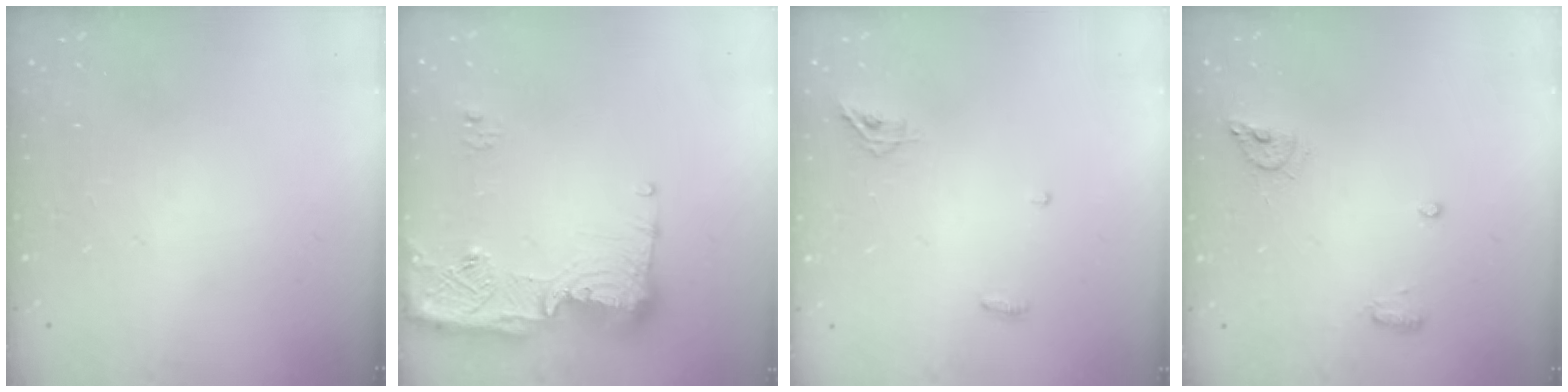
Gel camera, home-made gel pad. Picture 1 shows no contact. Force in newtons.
{"total": 15.8, "press": 15.7, "slide": 1.4}
{"total": 4.9, "press": 4.8, "slide": 1.0}
{"total": 6.8, "press": 6.7, "slide": 1.2}